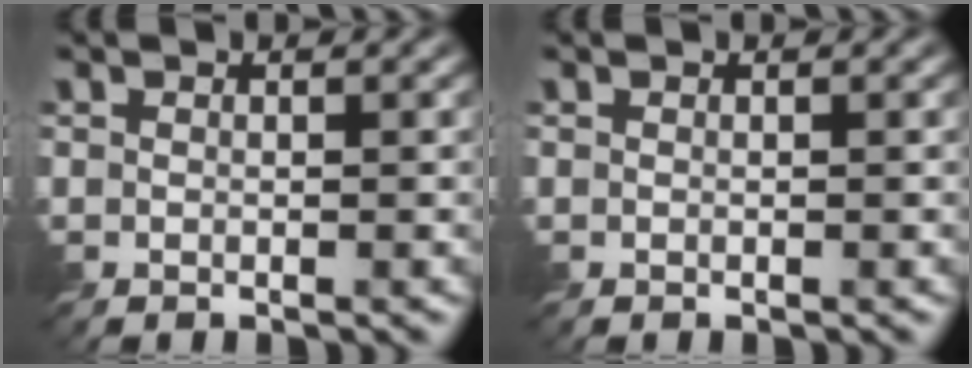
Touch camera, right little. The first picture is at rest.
{"total": 0.0}